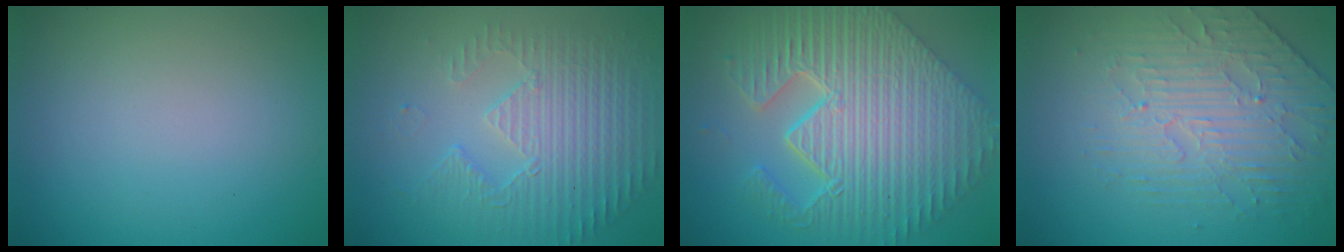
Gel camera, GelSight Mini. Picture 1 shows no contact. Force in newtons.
{"total": 4.2, "press": 3.6, "slide": 2.1}
{"total": 11.6, "press": 7.8, "slide": 8.6}
{"total": 3.9, "press": 3.6, "slide": 1.6}